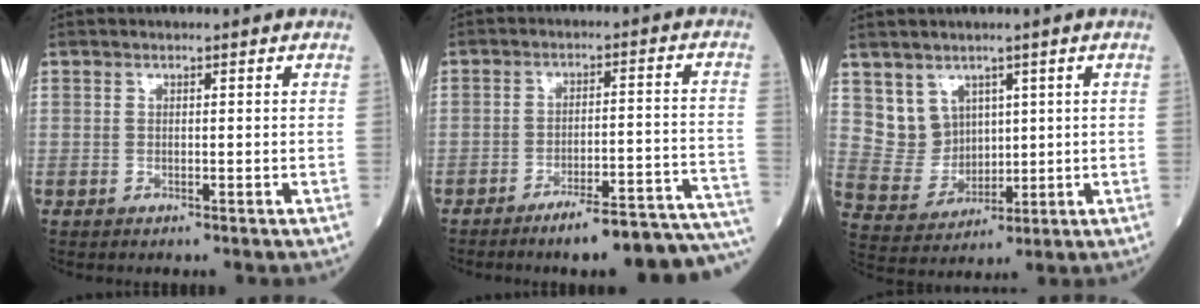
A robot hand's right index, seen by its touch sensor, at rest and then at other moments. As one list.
[{"total": 15.5, "force": [-13.5, 1.1, 7.5], "torque": [-0.047, 0.038, -0.180]}, {"total": 6.3, "force": [3.1, 5.4, 0.9], "torque": [-0.026, 0.013, 0.075]}]